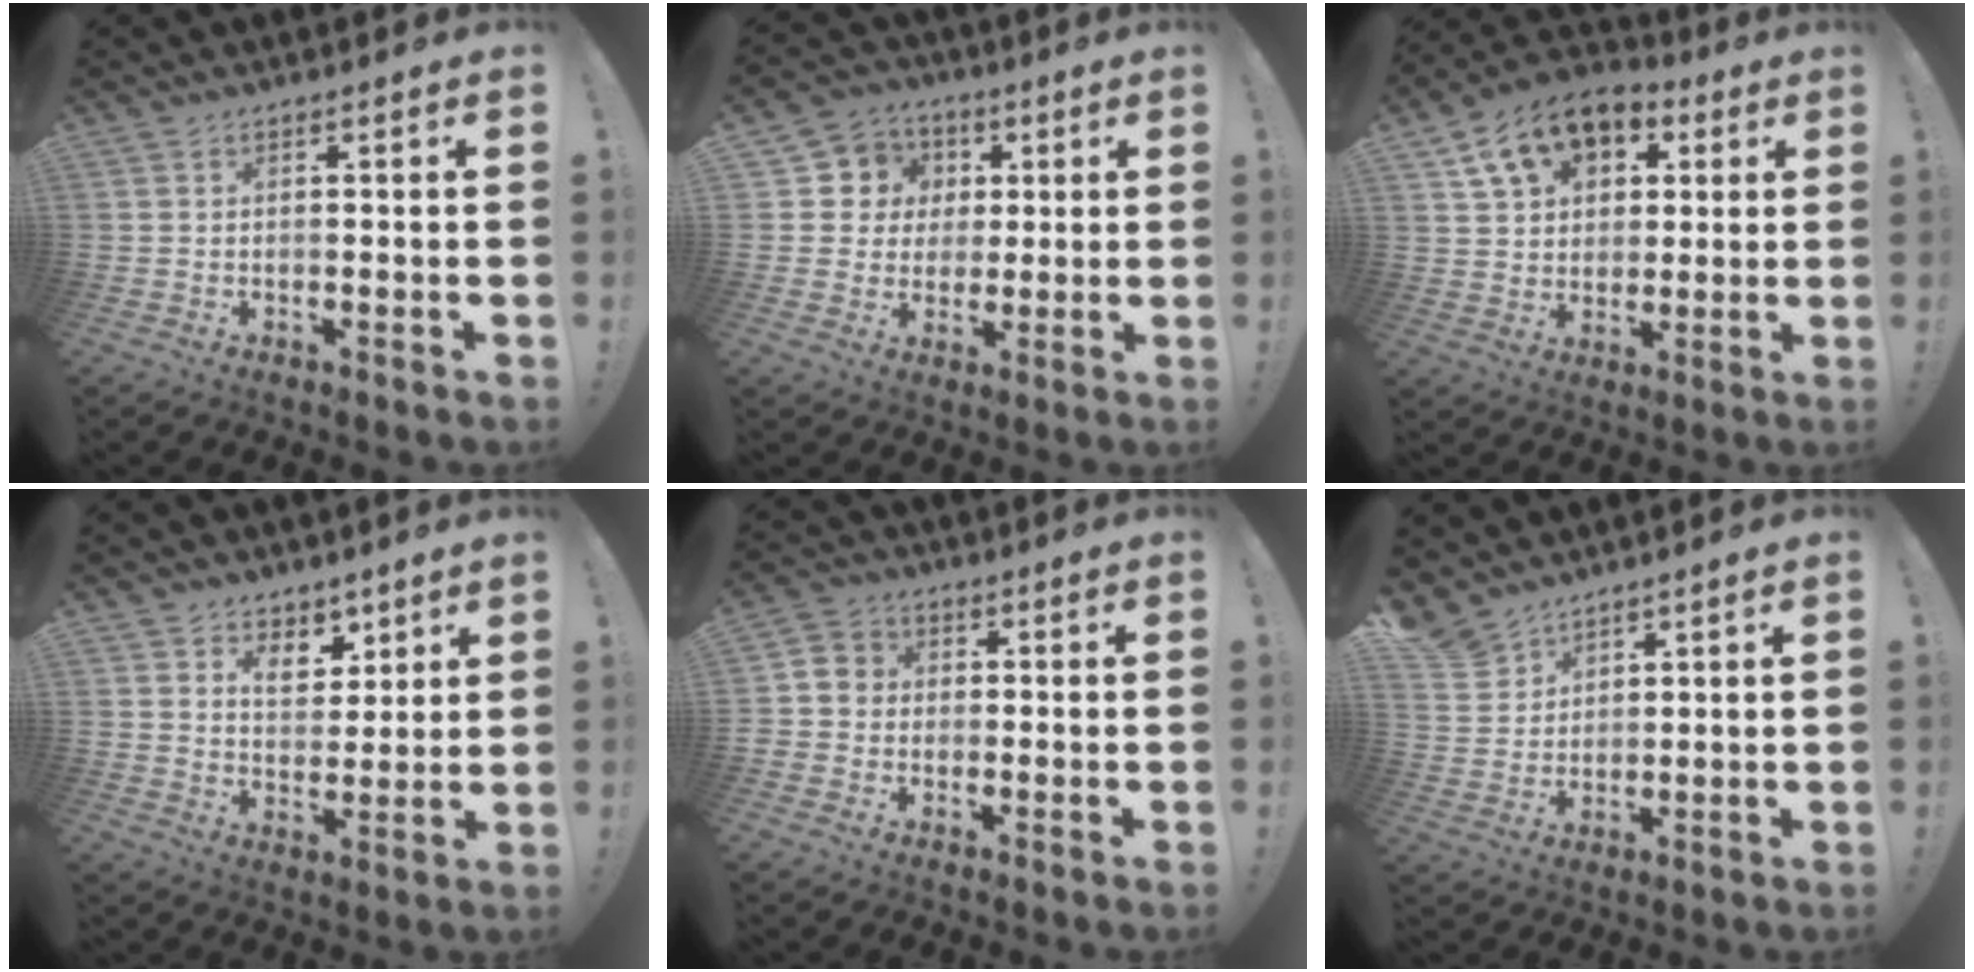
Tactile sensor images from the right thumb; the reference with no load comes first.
{"total": 8.9, "force": [0.9, 8.6, 1.8], "torque": [-0.031, 0.004, 0.027]}
{"total": 13.4, "force": [6.6, 9.7, 6.5], "torque": [-0.104, -0.024, 0.130]}
{"total": 7.3, "force": [4.3, 5.5, 2.3], "torque": [-0.031, -0.029, 0.082]}
{"total": 4.6, "force": [-1.1, 4.3, 1.4], "torque": [-0.033, 0.018, -0.020]}
{"total": 6.4, "force": [5.4, 3.4, 0.6], "torque": [-0.022, -0.042, 0.107]}